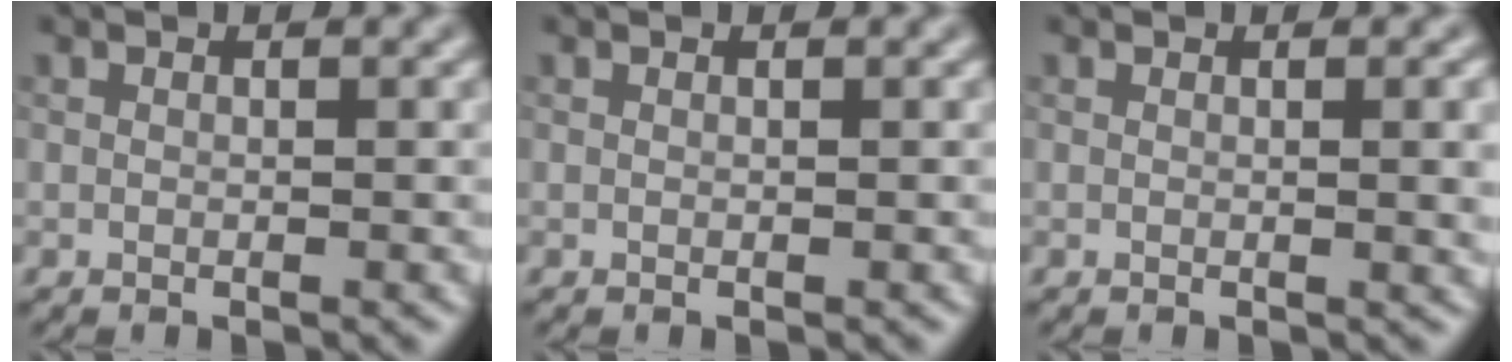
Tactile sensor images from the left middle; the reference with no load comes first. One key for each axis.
{"total": 0.0}
{"total": 3.0, "fx": 0.3, "fy": 1.0, "fz": 2.8, "tx": -0.022, "ty": 0.009, "tz": 0.009}